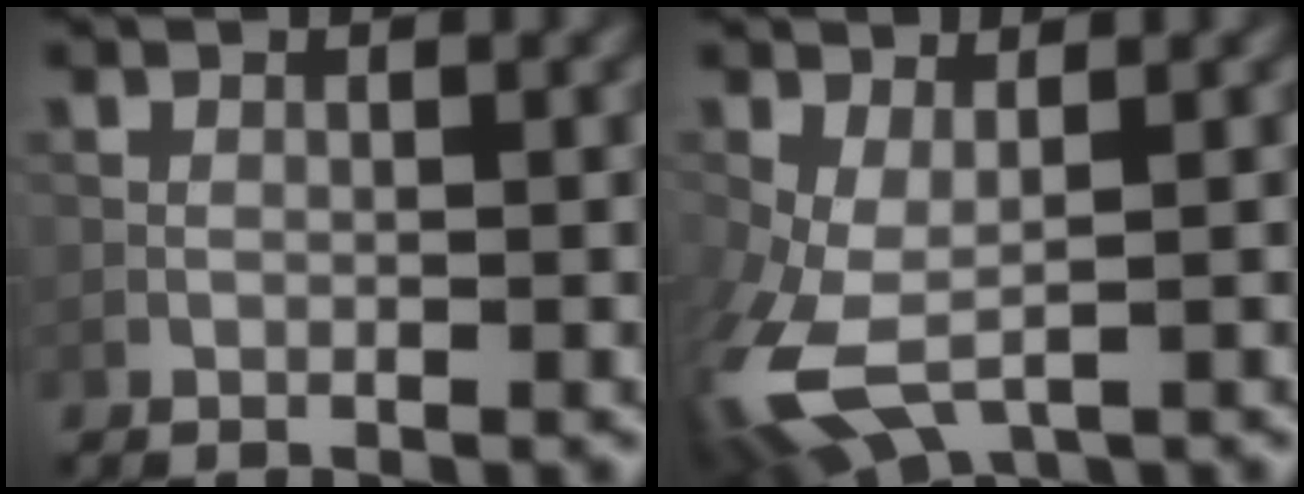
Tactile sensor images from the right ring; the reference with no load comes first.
{"total": 7.6, "force": [-2.6, 3.5, 6.3], "torque": [-0.161, -0.024, -0.041]}